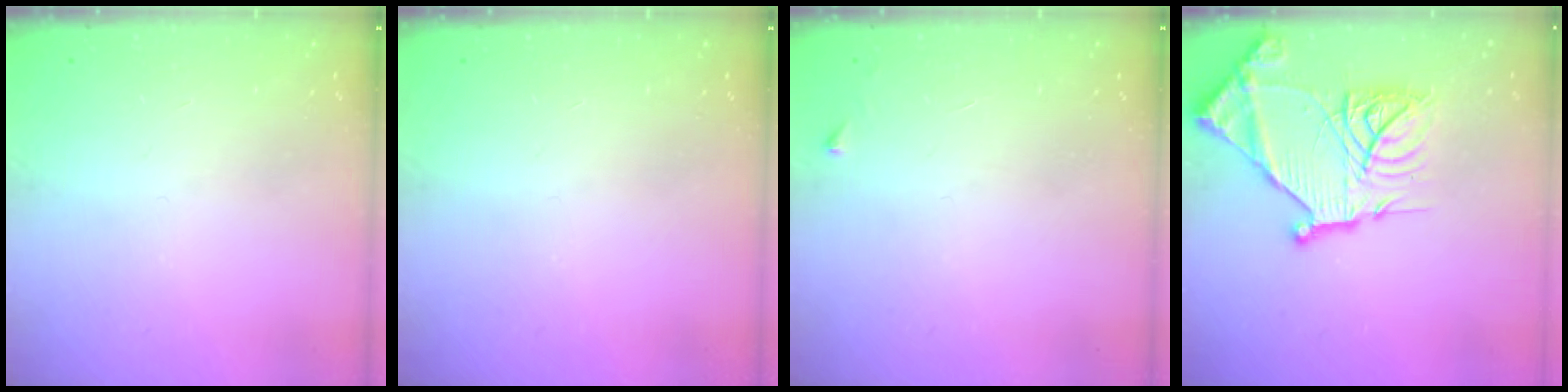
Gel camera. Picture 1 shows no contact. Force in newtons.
{"total": 0.0}
{"total": 2.6, "press": 2.6, "slide": 0.3}
{"total": 22.8, "press": 22.6, "slide": 2.3}